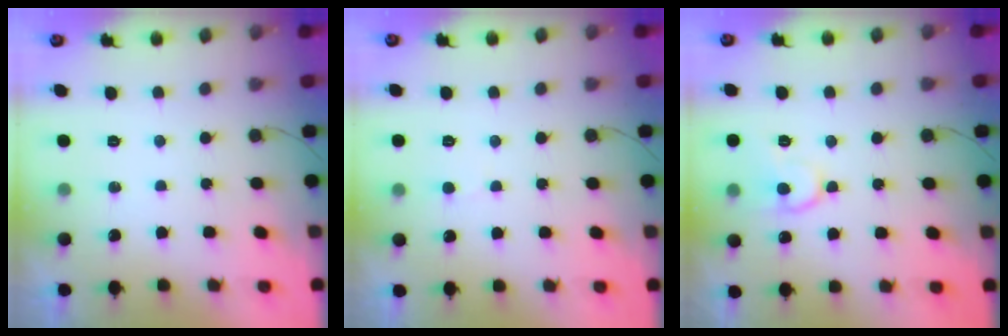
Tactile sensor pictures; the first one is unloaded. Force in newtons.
{"total": 4.1, "press": 4.1, "slide": 0.3}
{"total": 10.3, "press": 10.3, "slide": 1.0}